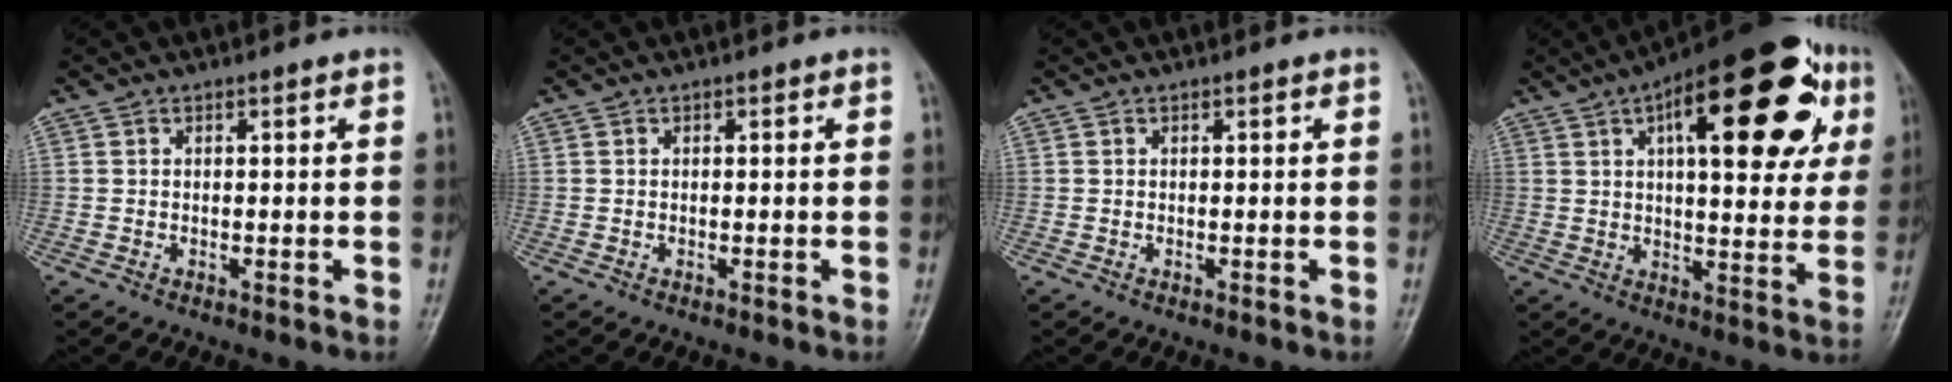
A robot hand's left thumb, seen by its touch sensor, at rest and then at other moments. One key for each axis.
{"total": 0.0}
{"total": 0.0}
{"total": 26.1, "fx": 9.9, "fy": 10.6, "fz": 21.6, "tx": -0.273, "ty": 0.013, "tz": 0.132}